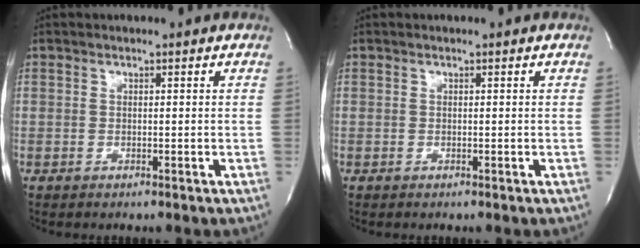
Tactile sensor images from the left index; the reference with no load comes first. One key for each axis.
{"total": 0.0}